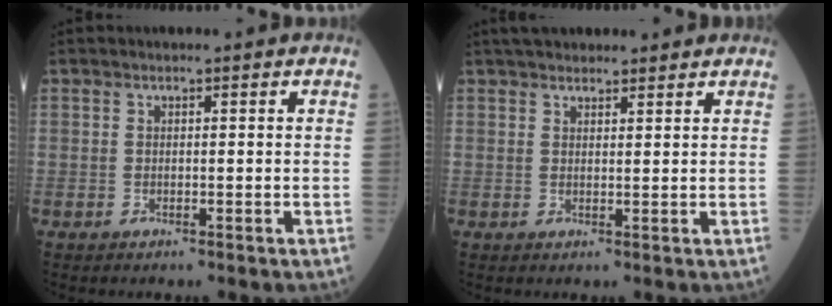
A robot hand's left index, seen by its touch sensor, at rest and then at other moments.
{"total": 7.7, "force": [6.8, 1.9, 3.1], "torque": [-0.043, 0.030, 0.098]}